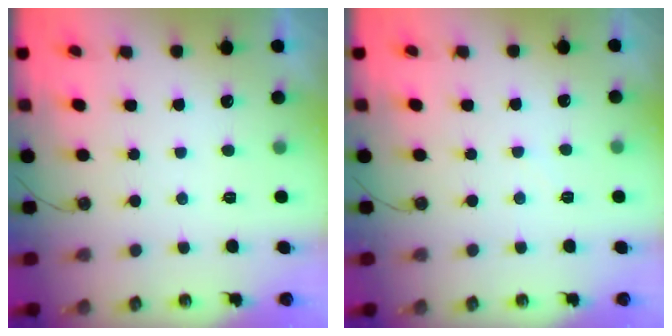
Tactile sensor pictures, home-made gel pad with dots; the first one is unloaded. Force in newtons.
{"total": 2.5, "press": 2.5, "slide": 0.4}